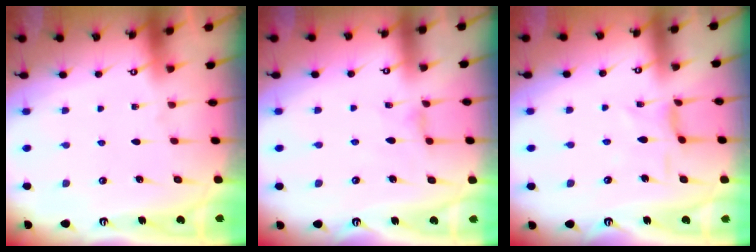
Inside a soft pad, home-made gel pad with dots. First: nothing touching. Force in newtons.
{"total": 1.8, "press": 1.7, "slide": 0.4}
{"total": 2.5, "press": 2.5, "slide": 0.4}